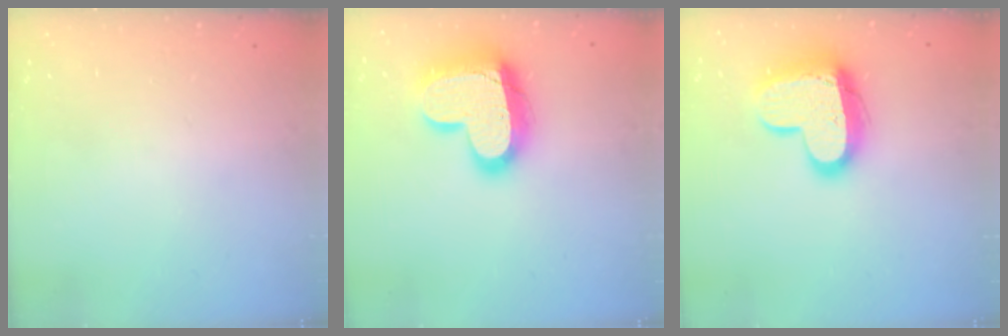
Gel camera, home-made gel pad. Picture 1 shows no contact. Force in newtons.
{"total": 19.3, "press": 19.2, "slide": 1.6}
{"total": 16.9, "press": 16.8, "slide": 1.4}